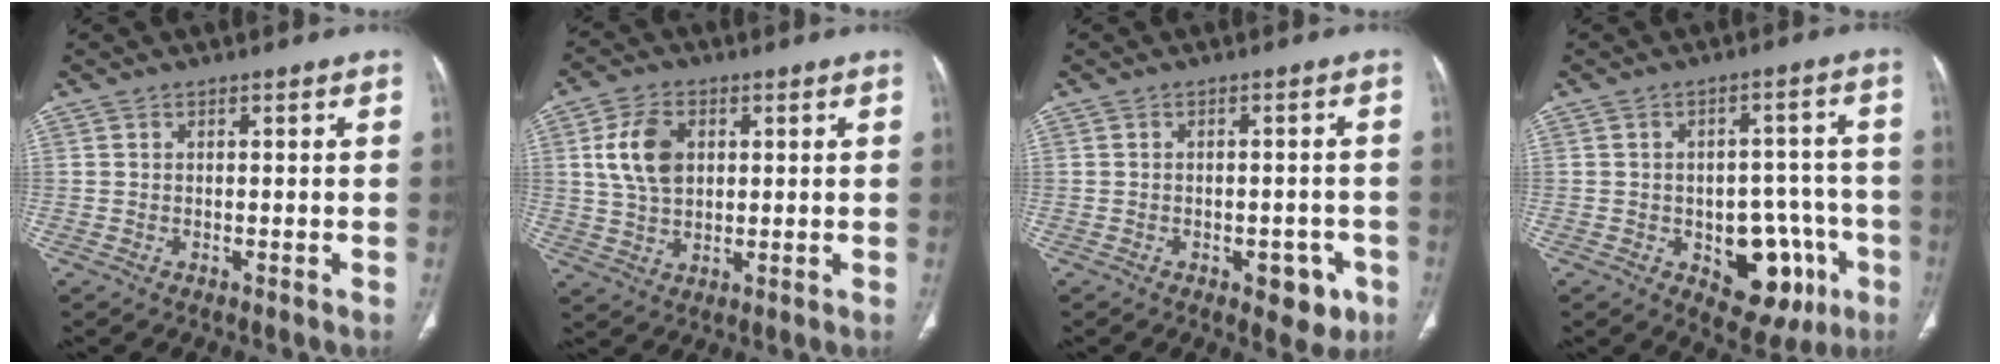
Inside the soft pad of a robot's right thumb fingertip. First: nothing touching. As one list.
[{"total": 8.9, "force": [2.1, 5.9, 6.4], "torque": [-0.114, -0.001, 0.043]}, {"total": 6.0, "force": [-2.8, 3.4, 4.1], "torque": [-0.025, 0.012, -0.028]}, {"total": 13.7, "force": [-4.9, 8.3, 9.7], "torque": [-0.076, 0.034, -0.052]}]